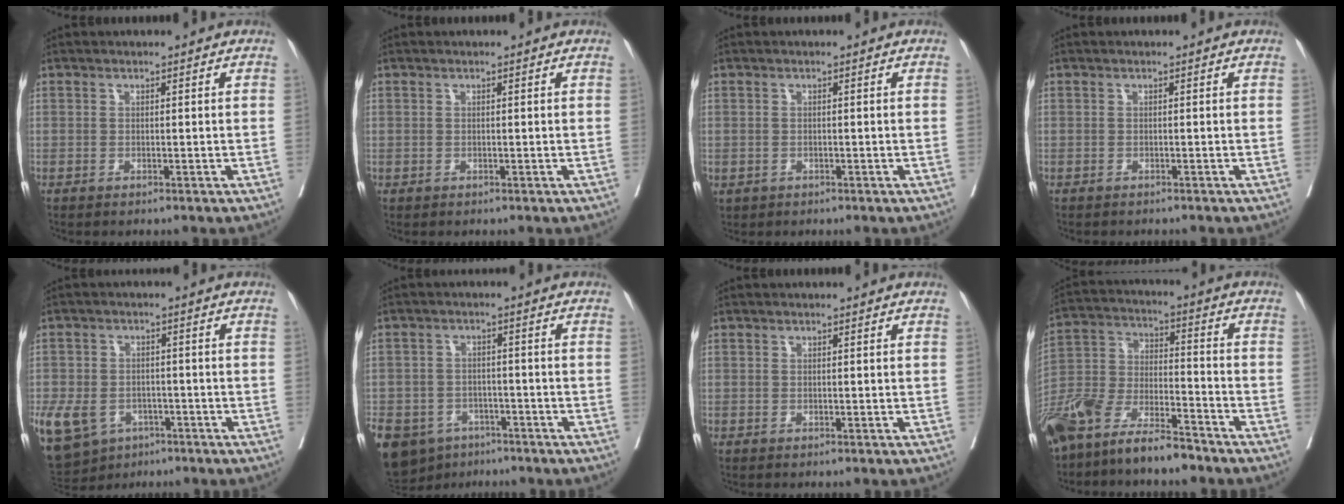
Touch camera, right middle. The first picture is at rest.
{"total": 0.0}
{"total": 1.0, "force": [-0.4, 0.8, 0.3], "torque": [-0.011, 0.001, -0.001]}
{"total": 1.8, "force": [-1.7, 0.5, 0.5], "torque": [-0.018, -0.005, -0.022]}
{"total": 21.1, "force": [-9.7, 16.1, 9.5], "torque": [-0.313, -0.018, -0.142]}
{"total": 16.6, "force": [-9.8, 11.7, 6.5], "torque": [-0.192, -0.011, -0.137]}
{"total": 0.0}
{"total": 14.6, "force": [-11.8, 3.6, 7.9], "torque": [-0.165, -0.006, -0.225]}